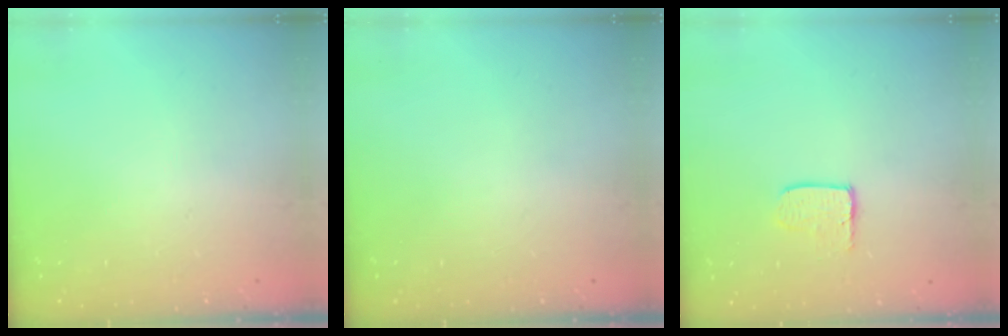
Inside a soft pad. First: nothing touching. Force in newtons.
{"total": 0.0}
{"total": 3.4, "press": 3.4, "slide": 0.3}